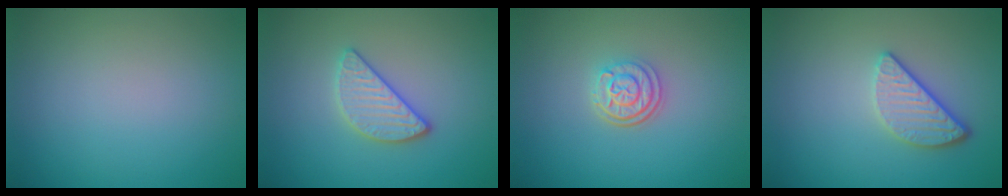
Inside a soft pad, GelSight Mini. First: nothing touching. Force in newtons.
{"total": 3.0, "press": 2.8, "slide": 1.1}
{"total": 3.0, "press": 2.4, "slide": 1.7}
{"total": 3.4, "press": 2.8, "slide": 1.9}